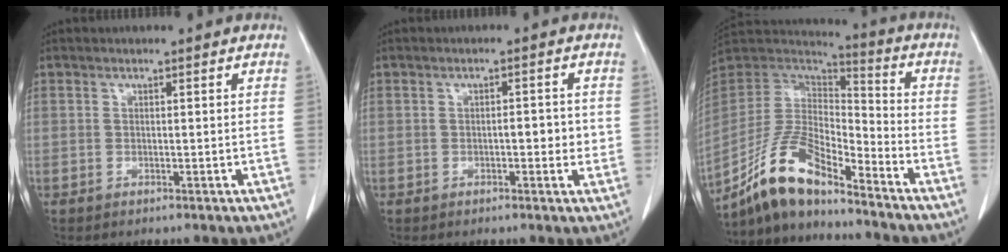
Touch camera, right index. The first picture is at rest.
{"total": 3.1, "force": [-0.3, 1.2, 2.8], "torque": [-0.037, 0.003, -0.004]}
{"total": 13.7, "force": [-10.9, 3.1, 7.7], "torque": [-0.158, 0.013, -0.206]}